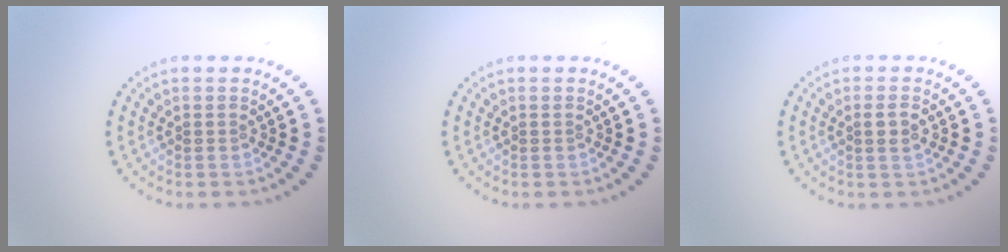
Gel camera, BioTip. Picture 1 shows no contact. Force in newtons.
{"total": 0.0}
{"total": 1.4, "press": 1.3, "slide": 0.5}